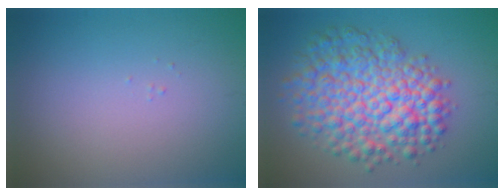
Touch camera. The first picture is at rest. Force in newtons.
{"total": 9.0, "press": 9.0, "slide": 0.2}